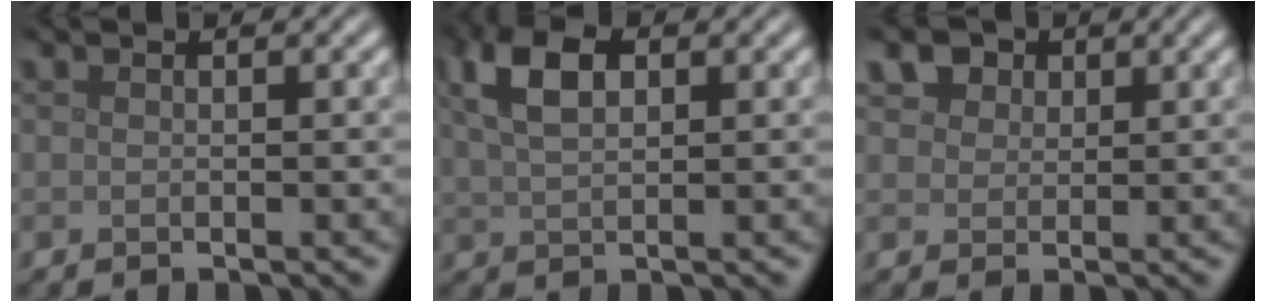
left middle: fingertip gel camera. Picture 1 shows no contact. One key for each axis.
{"total": 5.0, "fx": 2.1, "fy": 2.7, "fz": 3.6, "tx": -0.078, "ty": 0.010, "tz": 0.037}
{"total": 6.1, "fx": 3.5, "fy": 4.1, "fz": 2.8, "tx": -0.072, "ty": 0.012, "tz": 0.050}